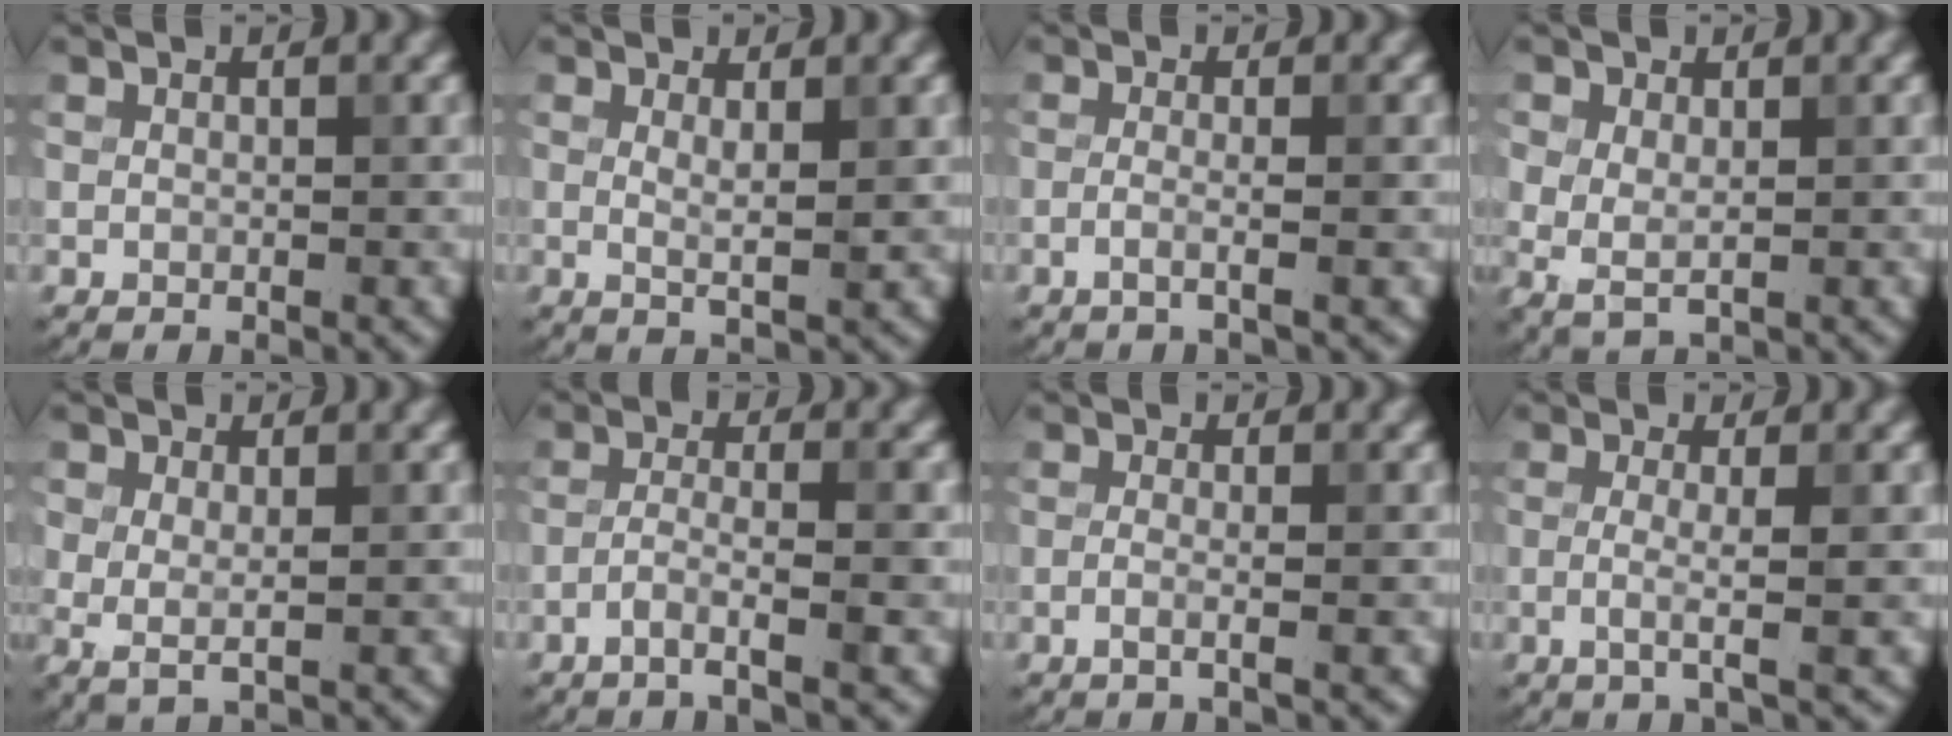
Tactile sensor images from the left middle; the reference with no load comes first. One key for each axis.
{"total": 1.8, "fx": 0.4, "fy": 0.2, "fz": 1.7, "tx": -0.027, "ty": -0.008, "tz": 0.006}
{"total": 2.0, "fx": -0.5, "fy": 0.6, "fz": 1.8, "tx": -0.025, "ty": -0.002, "tz": -0.020}
{"total": 2.5, "fx": 0.2, "fy": 1.7, "fz": 1.9, "tx": -0.041, "ty": -0.002, "tz": 0.003}
{"total": 2.1, "fx": 0.0, "fy": 1.1, "fz": 1.8, "tx": -0.037, "ty": -0.006, "tz": 0.000}
{"total": 3.0, "fx": -1.6, "fy": 0.2, "fz": 2.5, "tx": -0.040, "ty": 0.010, "tz": -0.042}
{"total": 1.9, "fx": -0.4, "fy": 0.6, "fz": 1.8, "tx": -0.024, "ty": -0.002, "tz": -0.017}
{"total": 2.8, "fx": -0.3, "fy": 0.5, "fz": 2.7, "tx": -0.045, "ty": -0.008, "tz": -0.013}